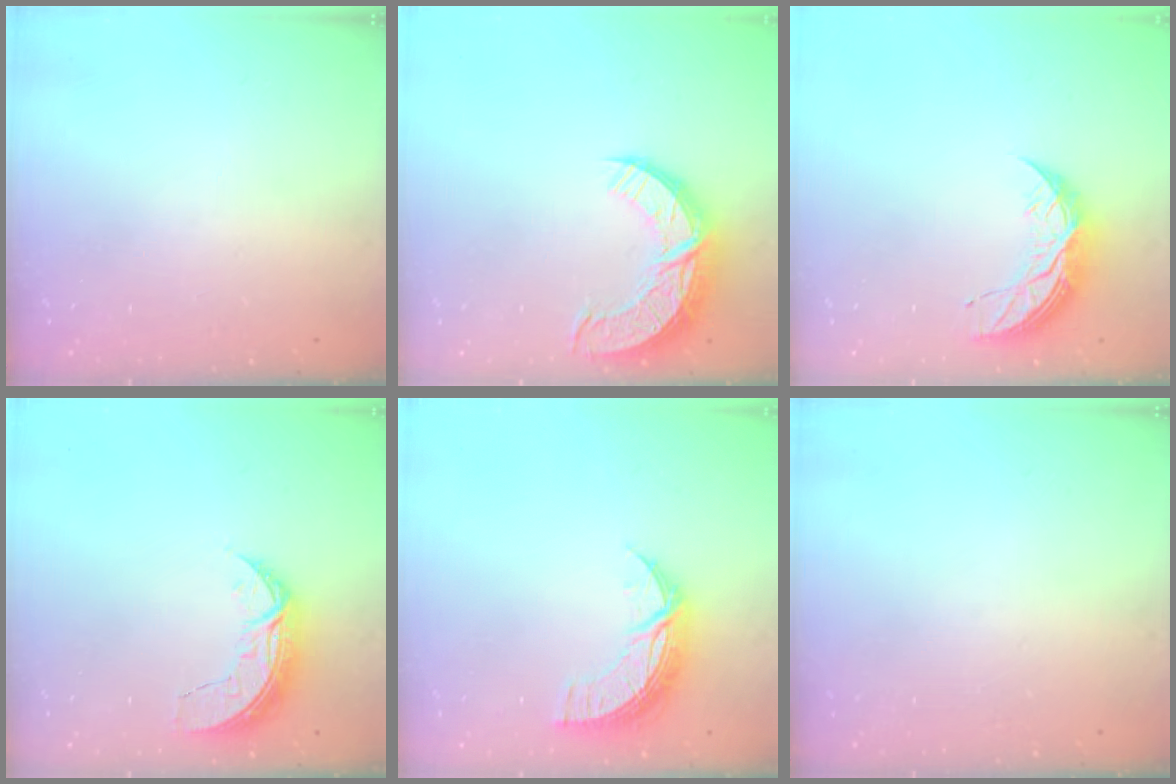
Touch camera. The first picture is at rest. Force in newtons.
{"total": 12.8, "press": 12.7, "slide": 0.9}
{"total": 8.4, "press": 8.4, "slide": 0.4}
{"total": 7.3, "press": 7.3, "slide": 0.7}
{"total": 10.0, "press": 10.0, "slide": 0.5}
{"total": 0.0}